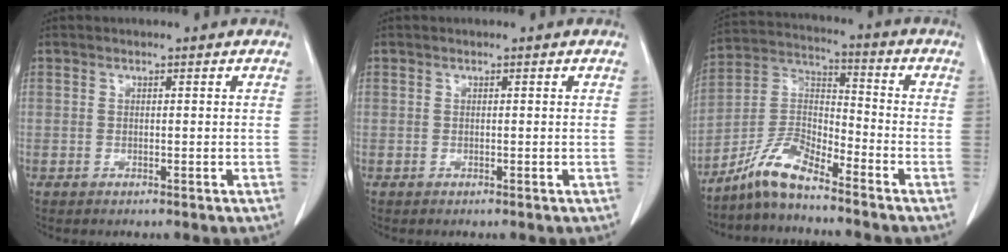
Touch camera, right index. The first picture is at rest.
{"total": 0.0}
{"total": 8.3, "force": [-7.1, 1.4, 4.1], "torque": [-0.092, 0.013, -0.142]}